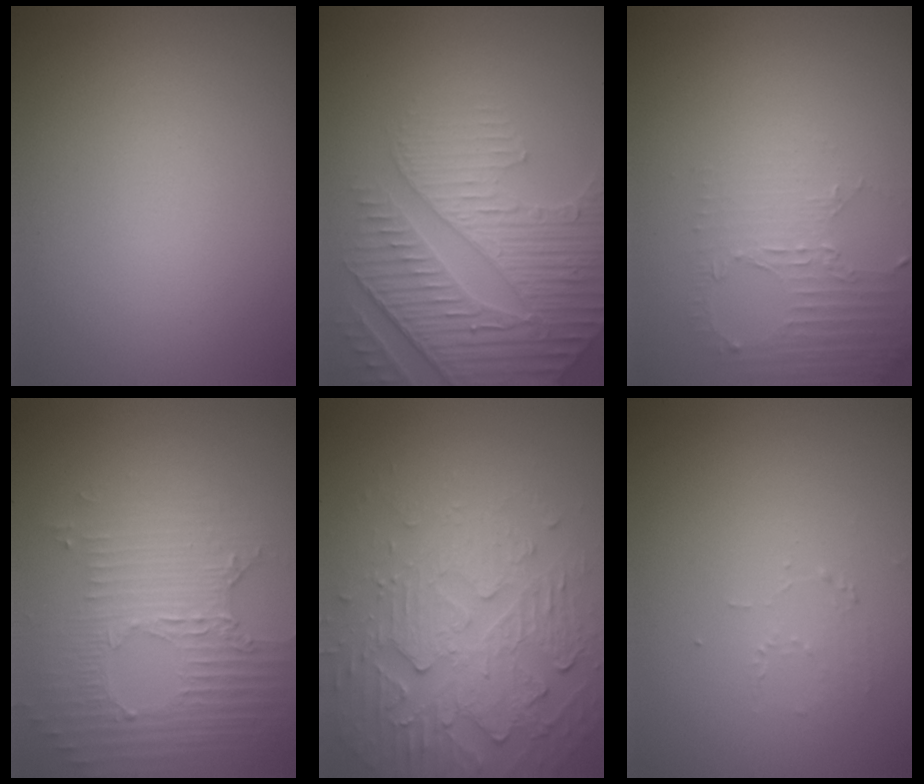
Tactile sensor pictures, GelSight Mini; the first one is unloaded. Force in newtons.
{"total": 6.6, "press": 5.2, "slide": 4.1}
{"total": 2.7, "press": 1.9, "slide": 1.9}
{"total": 5.2, "press": 3.4, "slide": 3.9}
{"total": 5.7, "press": 3.7, "slide": 4.3}
{"total": 0.7, "press": 0.4, "slide": 0.6}